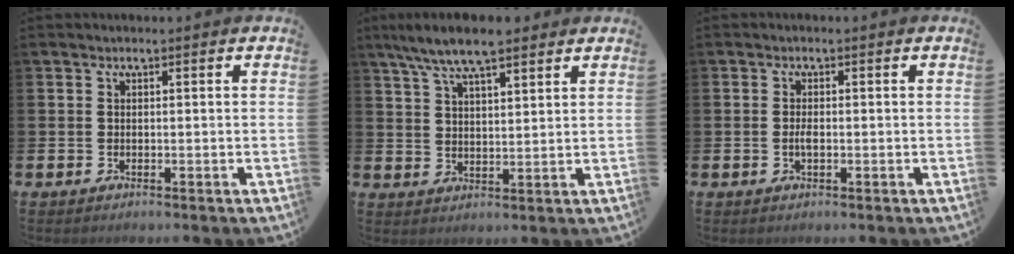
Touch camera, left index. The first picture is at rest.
{"total": 7.5, "force": [6.5, 1.5, 3.4], "torque": [-0.090, -0.010, 0.120]}
{"total": 1.5, "force": [-0.3, 0.5, 1.3], "torque": [-0.024, 0.001, -0.007]}